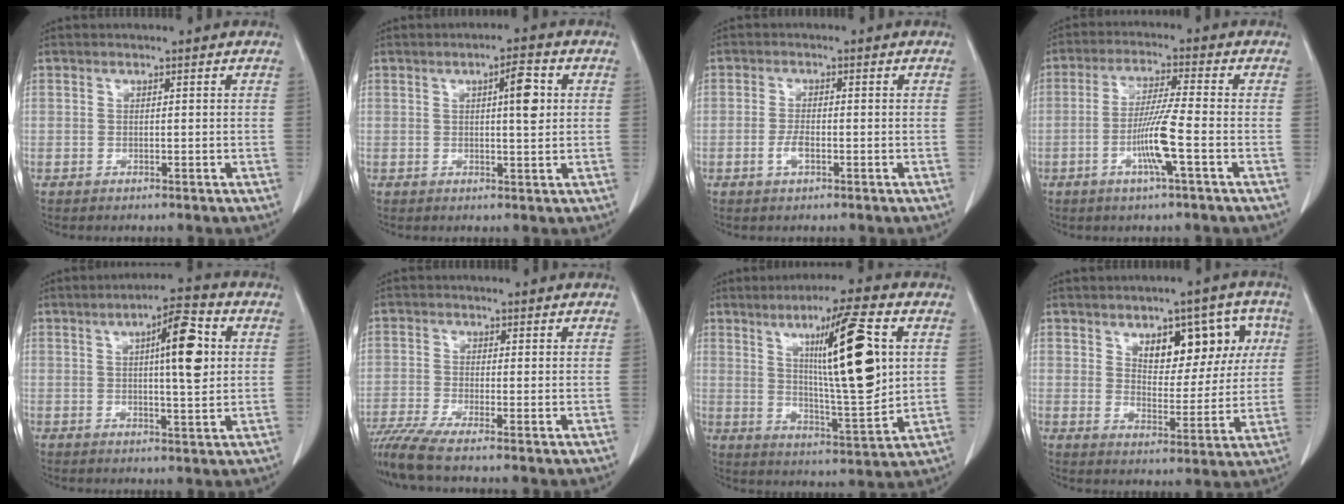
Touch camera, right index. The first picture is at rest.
{"total": 4.7, "force": [1.1, 0.8, 4.5], "torque": [-0.068, 0.004, 0.015]}
{"total": 2.3, "force": [-1.0, 0.7, 1.9], "torque": [-0.040, 0.001, -0.019]}
{"total": 7.5, "force": [-2.4, -0.6, 7.1], "torque": [-0.135, -0.005, -0.047]}
{"total": 8.8, "force": [2.0, 1.6, 8.4], "torque": [-0.128, 0.012, 0.029]}
{"total": 5.7, "force": [-4.8, -1.1, 3.0], "torque": [-0.057, -0.014, -0.088]}
{"total": 15.4, "force": [4.4, 1.5, 14.7], "torque": [-0.237, -0.006, 0.073]}
{"total": 11.3, "force": [4.6, 5.9, 8.5], "torque": [-0.103, 0.026, 0.071]}